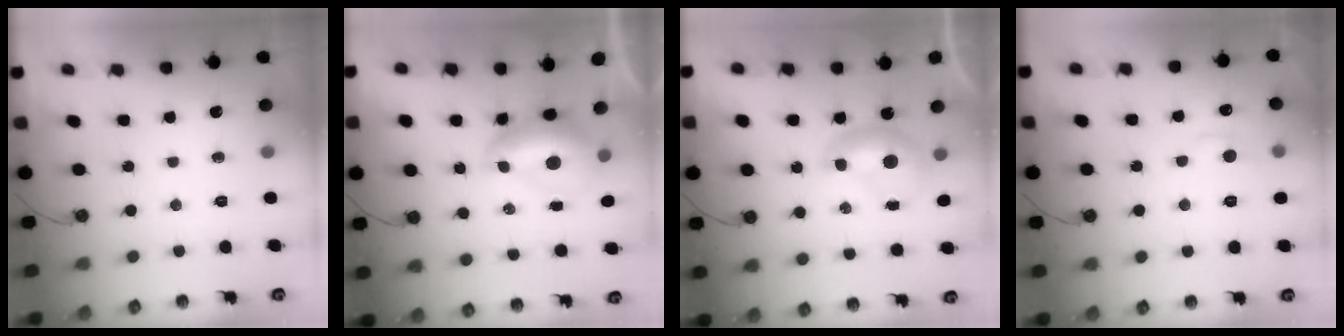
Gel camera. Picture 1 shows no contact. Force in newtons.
{"total": 2.0, "press": 1.9, "slide": 0.7}
{"total": 0.0}
{"total": 0.8, "press": 0.4, "slide": 0.6}